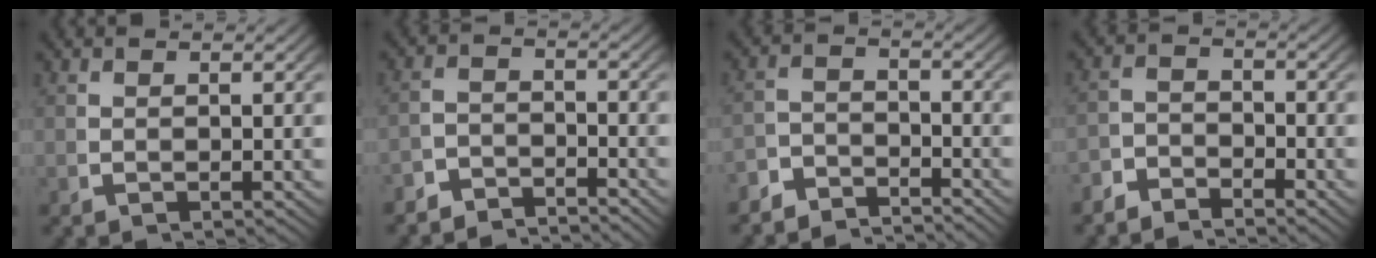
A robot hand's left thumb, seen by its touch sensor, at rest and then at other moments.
{"total": 3.8, "force": [-3.7, 0.7, 0.0], "torque": [0.011, -0.012, -0.068]}
{"total": 3.9, "force": [-3.8, 0.8, 0.2], "torque": [0.007, -0.012, -0.070]}
{"total": 2.7, "force": [-2.6, 0.8, 0.0], "torque": [0.014, -0.007, -0.054]}